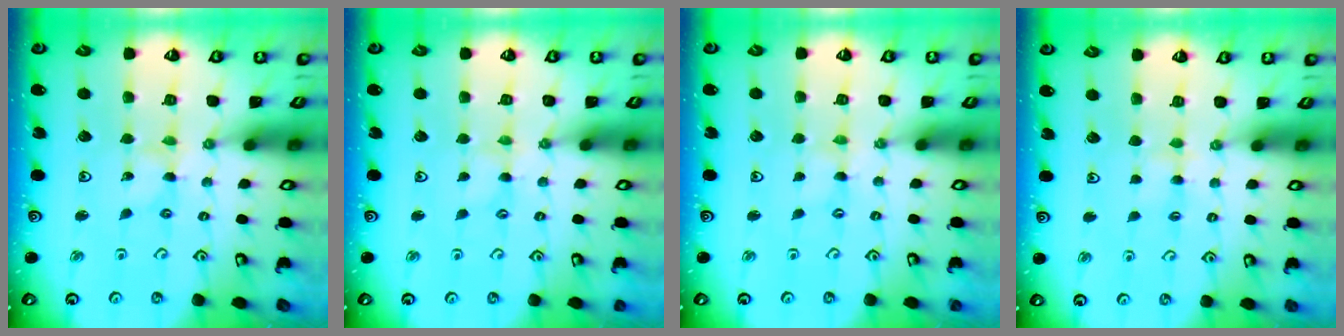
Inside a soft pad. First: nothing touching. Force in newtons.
{"total": 1.6, "press": 1.6, "slide": 0.3}
{"total": 0.7, "press": 0.6, "slide": 0.1}
{"total": 4.0, "press": 4.0, "slide": 0.6}